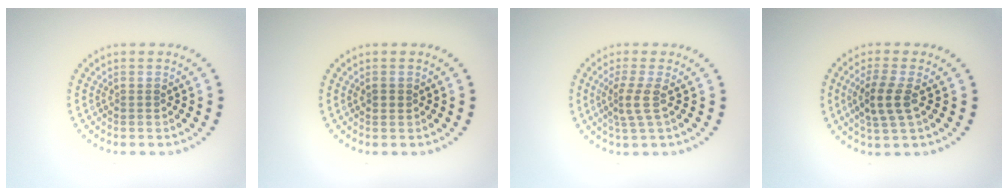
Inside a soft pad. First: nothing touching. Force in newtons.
{"total": 0.9, "press": 0.8, "slide": 0.3}
{"total": 2.3, "press": 1.6, "slide": 1.7}
{"total": 3.3, "press": 3.0, "slide": 1.3}